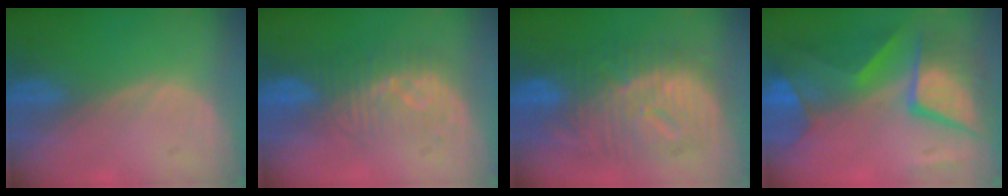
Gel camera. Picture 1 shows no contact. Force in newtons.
{"total": 7.8, "press": 7.5, "slide": 2.0}
{"total": 12.5, "press": 12.5, "slide": 1.1}
{"total": 11.3, "press": 11.3, "slide": 1.2}